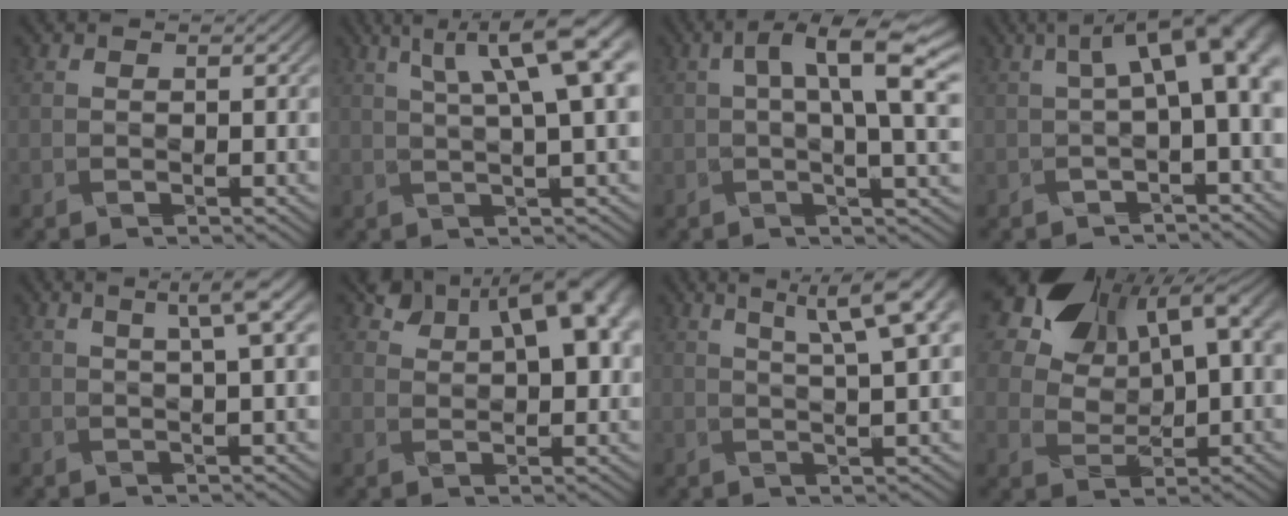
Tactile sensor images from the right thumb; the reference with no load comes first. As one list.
[{"total": 10.4, "force": [4.1, 2.2, 9.2], "torque": [-0.128, 0.027, 0.062]}, {"total": 9.3, "force": [2.1, 3.0, 8.5], "torque": [-0.134, 0.005, 0.033]}, {"total": 7.5, "force": [1.2, 2.2, 7.1], "torque": [-0.102, 0.016, 0.019]}, {"total": 4.9, "force": [2.0, 0.7, 4.4], "torque": [-0.070, 0.015, 0.035]}, {"total": 11.7, "force": [5.7, 6.2, 8.1], "torque": [-0.132, 0.016, 0.091]}, {"total": 8.8, "force": [4.6, 1.7, 7.3], "torque": [-0.106, 0.026, 0.066]}, {"total": 14.4, "force": [7.1, 8.6, 9.1], "torque": [-0.187, 0.023, 0.132]}]